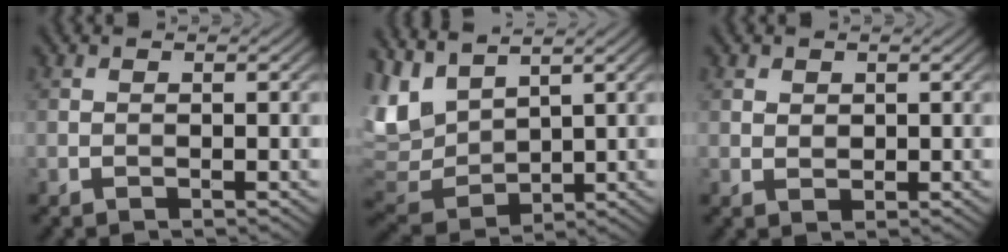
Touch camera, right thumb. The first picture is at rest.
{"total": 8.9, "force": [5.3, 4.6, 5.5], "torque": [-0.169, 0.006, 0.111]}
{"total": 1.2, "force": [0.6, 1.0, 0.3], "torque": [-0.011, -0.004, 0.013]}